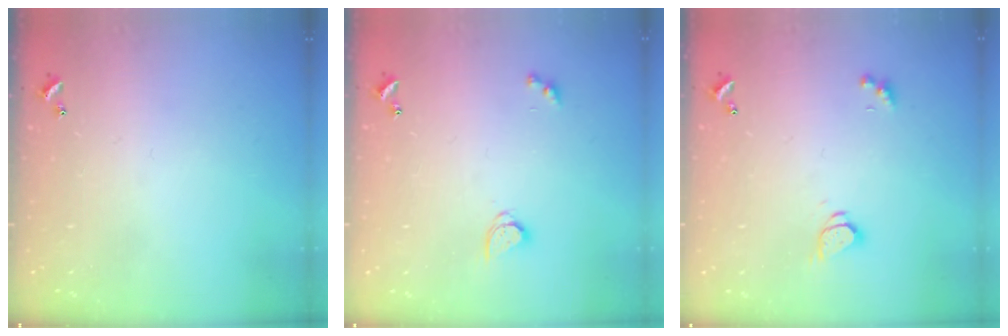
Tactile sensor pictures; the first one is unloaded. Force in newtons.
{"total": 2.9, "press": 2.9, "slide": 0.3}
{"total": 1.8, "press": 1.8, "slide": 0.3}